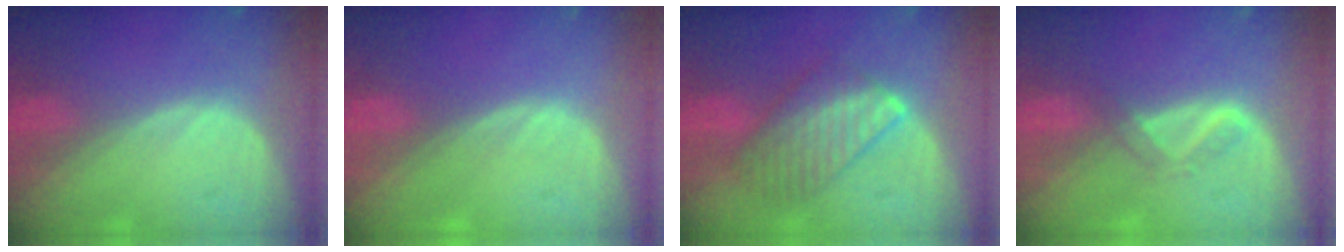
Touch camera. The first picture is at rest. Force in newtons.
{"total": 0.0}
{"total": 7.2, "press": 7.2, "slide": 0.2}
{"total": 2.4, "press": 2.4, "slide": 0.7}